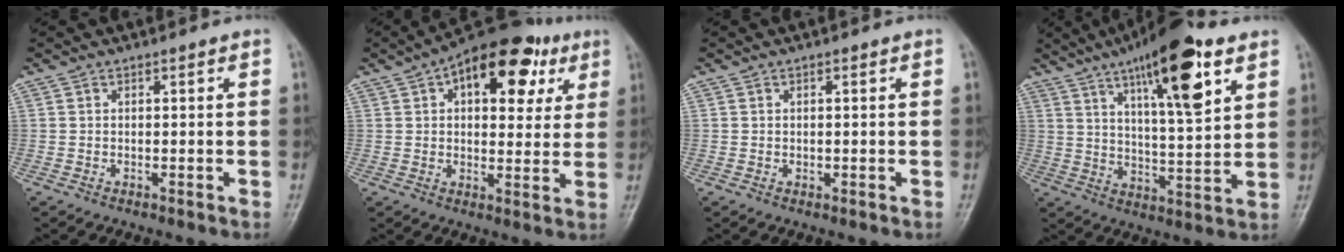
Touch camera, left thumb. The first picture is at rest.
{"total": 17.5, "force": [7.0, 9.5, 12.9], "torque": [-0.135, 0.001, 0.093]}
{"total": 0.5, "force": [0.0, 0.4, 0.3], "torque": [-0.004, -0.001, 0.001]}
{"total": 18.3, "force": [9.5, 4.8, 14.9], "torque": [-0.216, -0.033, 0.154]}